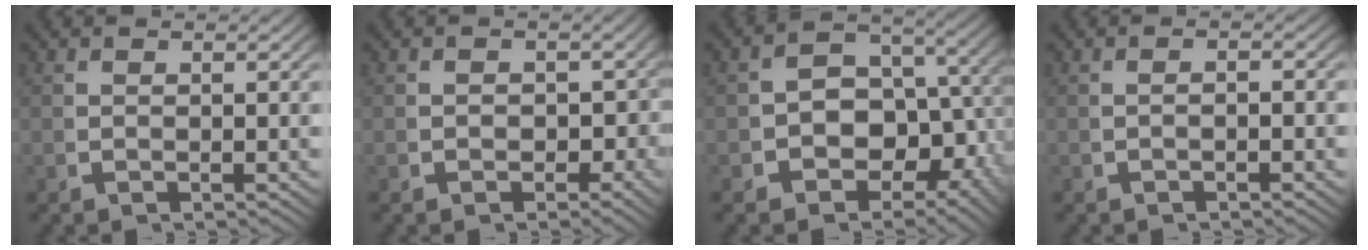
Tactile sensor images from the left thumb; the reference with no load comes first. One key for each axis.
{"total": 2.9, "fx": -0.6, "fy": 2.5, "fz": 1.3, "tx": -0.009, "ty": -0.017, "tz": -0.003}
{"total": 10.5, "fx": -1.6, "fy": 8.4, "fz": 6.0, "tx": -0.099, "ty": -0.049, "tz": -0.019}
{"total": 0.9, "fx": -0.7, "fy": 0.2, "fz": 0.6, "tx": -0.011, "ty": 0.003, "tz": -0.013}